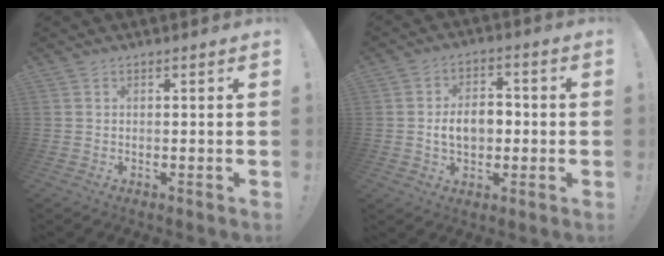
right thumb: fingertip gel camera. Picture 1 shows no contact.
{"total": 8.4, "force": [-0.8, 5.8, 6.1], "torque": [-0.093, 0.013, -0.013]}